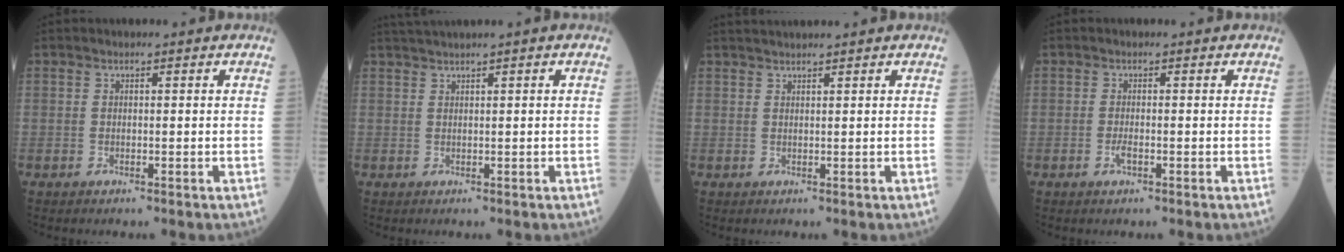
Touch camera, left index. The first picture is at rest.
{"total": 2.4, "force": [1.8, -0.8, 1.3], "torque": [-0.031, 0.009, 0.041]}
{"total": 3.8, "force": [3.4, -0.6, 1.6], "torque": [-0.018, 0.027, 0.059]}
{"total": 1.1, "force": [-0.4, 0.2, 1.0], "torque": [-0.025, -0.002, -0.008]}